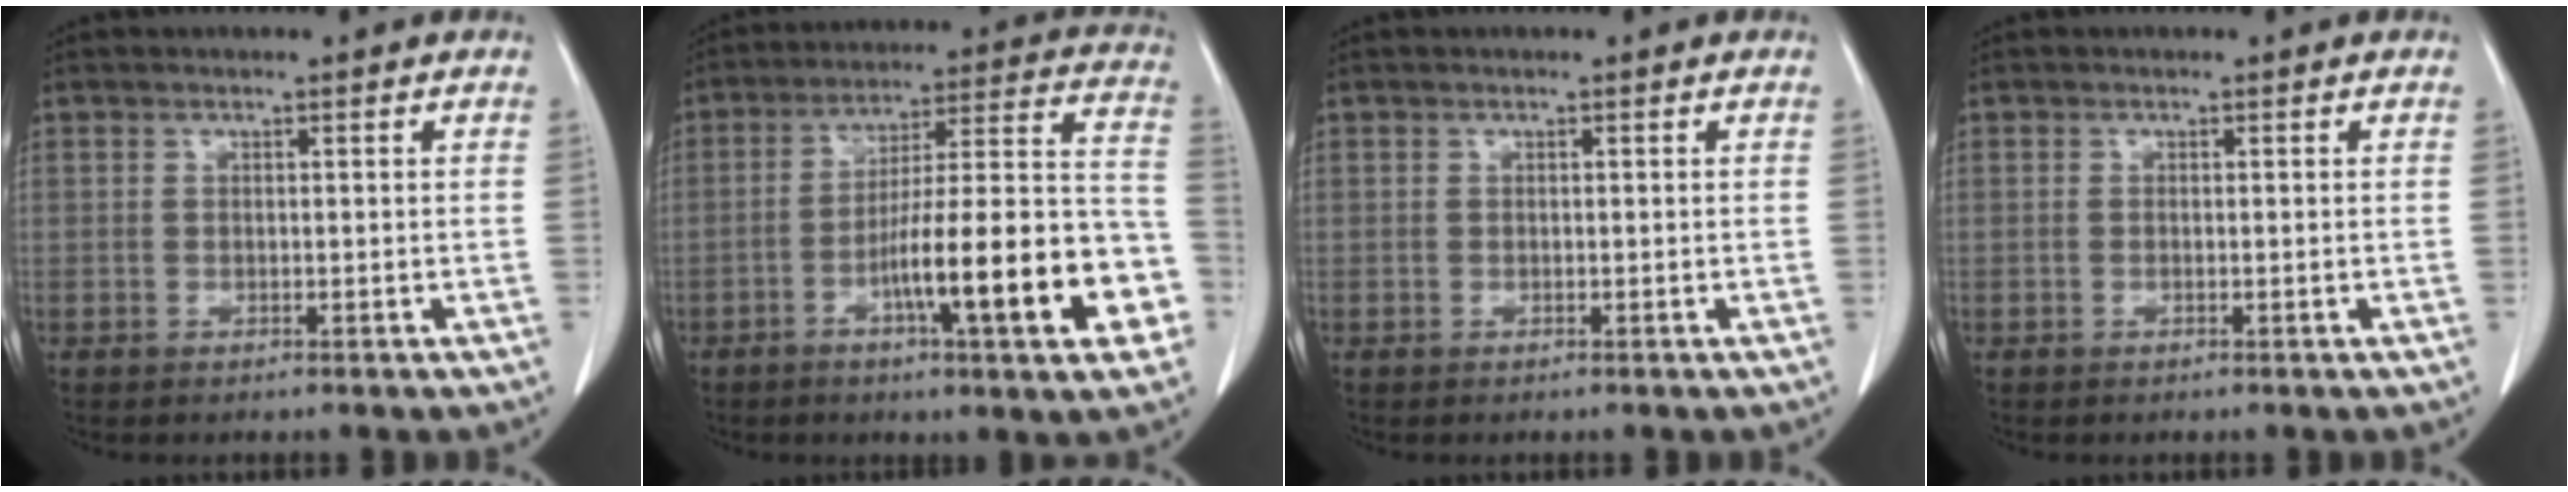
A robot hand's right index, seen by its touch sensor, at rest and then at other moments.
{"total": 19.6, "force": [-7.0, 2.1, 18.1], "torque": [-0.231, 0.021, -0.101]}
{"total": 0.0}
{"total": 0.0}